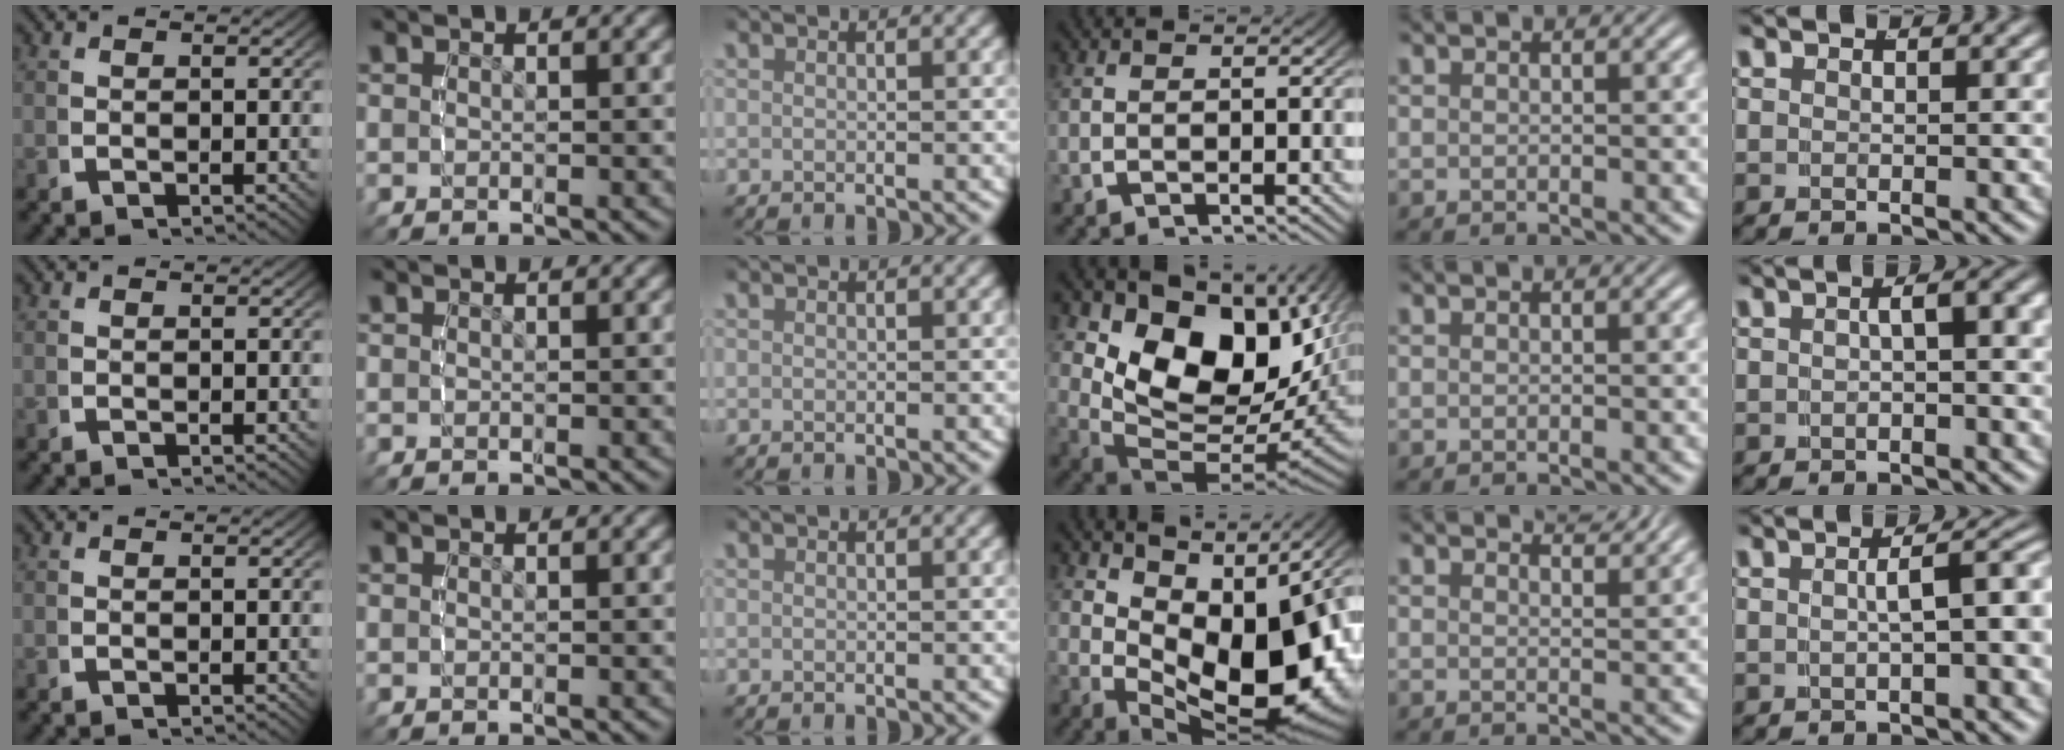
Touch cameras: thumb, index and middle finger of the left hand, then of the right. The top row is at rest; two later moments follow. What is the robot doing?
{"motion": "lift_and_place", "object": "lipstick"}